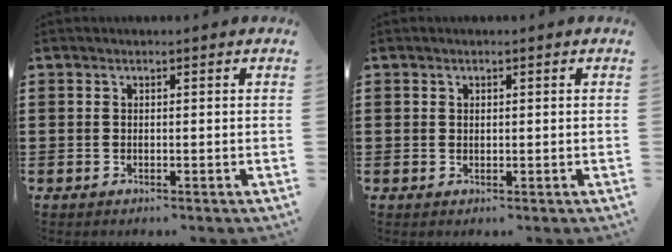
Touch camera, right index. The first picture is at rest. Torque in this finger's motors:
{"motor_torque": [-0.37, 0.59, -0.02, -0.01]}